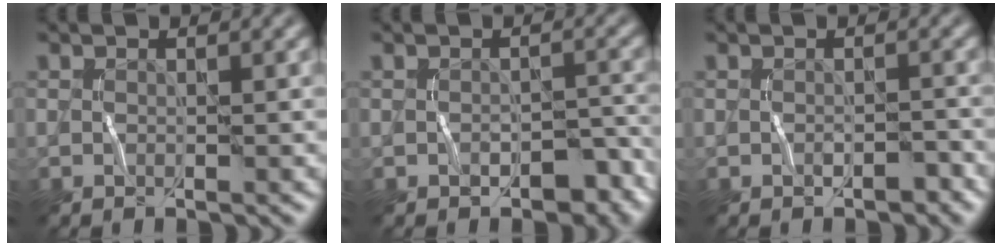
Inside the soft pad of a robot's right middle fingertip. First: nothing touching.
{"total": 2.7, "force": [-1.5, 1.6, 1.5], "torque": [-0.020, 0.000, -0.015]}
{"total": 1.1, "force": [-0.6, 0.6, 0.6], "torque": [-0.010, 0.002, -0.007]}